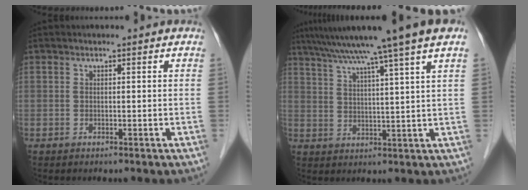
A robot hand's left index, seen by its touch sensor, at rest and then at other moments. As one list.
[{"total": 14.5, "force": [10.8, -2.3, 9.4], "torque": [-0.154, 0.016, 0.150]}]